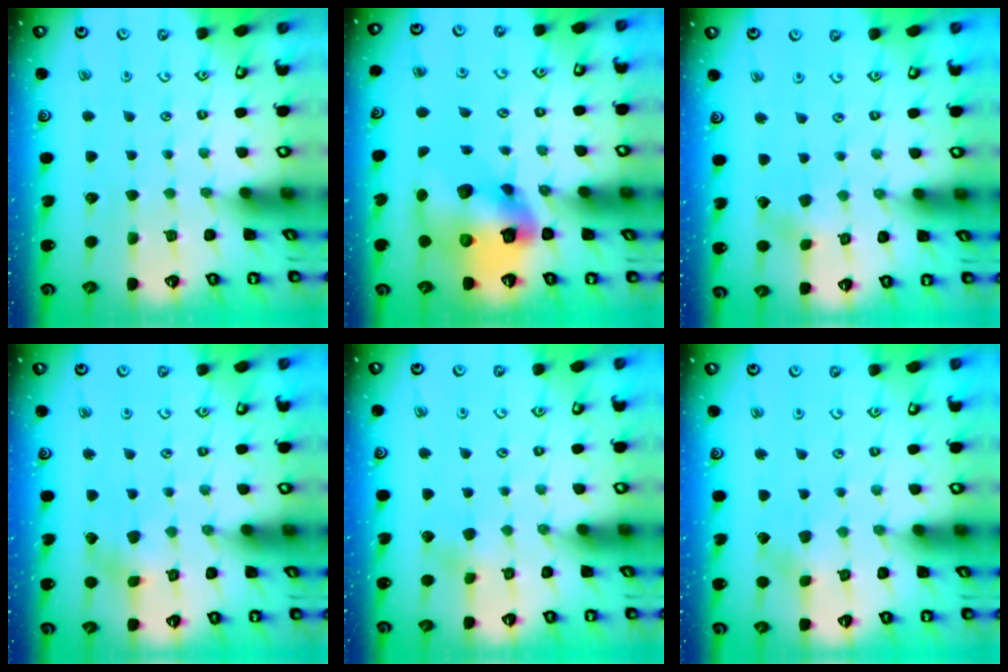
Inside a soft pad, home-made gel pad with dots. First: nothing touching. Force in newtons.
{"total": 15.9, "press": 15.7, "slide": 2.4}
{"total": 2.4, "press": 2.4, "slide": 0.3}
{"total": 4.0, "press": 4.0, "slide": 0.6}
{"total": 3.2, "press": 3.2, "slide": 0.3}
{"total": 2.9, "press": 2.9, "slide": 0.4}